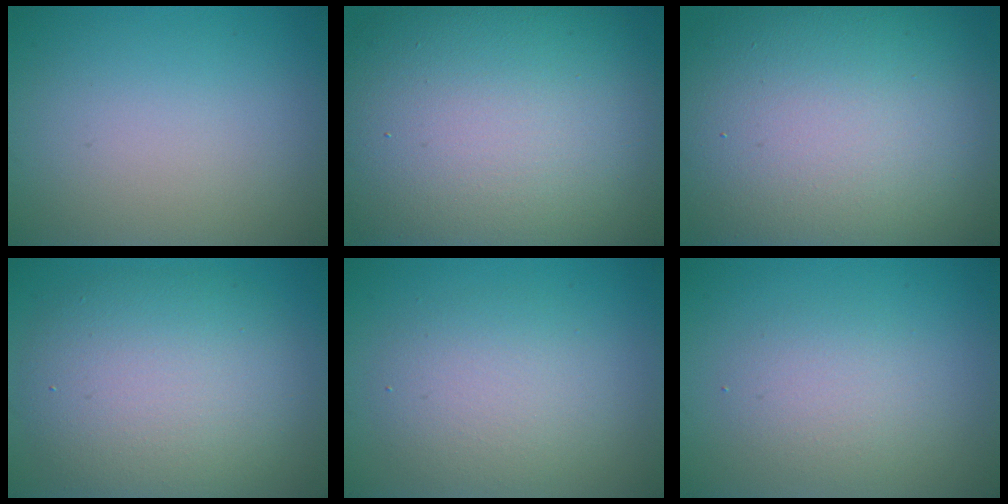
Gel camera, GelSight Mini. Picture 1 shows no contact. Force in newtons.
{"total": 18.0, "press": 17.9, "slide": 1.3}
{"total": 17.3, "press": 17.3, "slide": 1.2}
{"total": 8.2, "press": 8.2, "slide": 0.5}
{"total": 3.9, "press": 3.9, "slide": 0.2}
{"total": 2.4, "press": 2.4, "slide": 0.1}